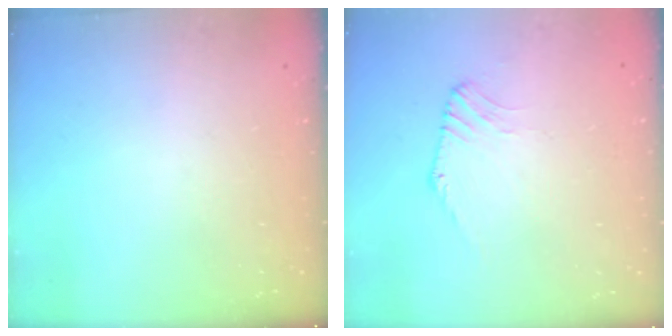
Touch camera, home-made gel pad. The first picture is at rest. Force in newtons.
{"total": 1.4, "press": 1.4, "slide": 0.4}